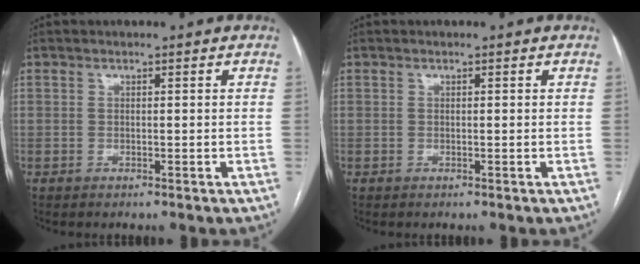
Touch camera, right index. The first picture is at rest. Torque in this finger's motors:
{"motor_torque": [-0.18, 0.08, 0.02, 0.01]}